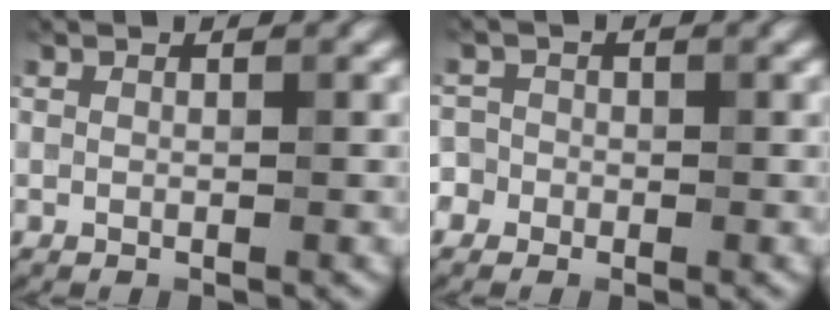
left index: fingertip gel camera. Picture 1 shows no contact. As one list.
[{"total": 2.7, "force": [-0.9, 2.5, 0.6], "torque": [0.007, 0.018, -0.039]}]